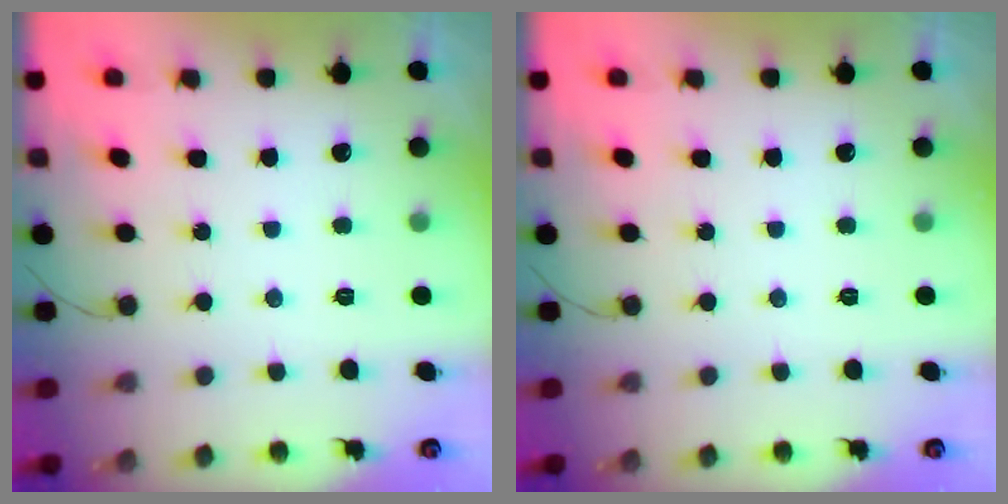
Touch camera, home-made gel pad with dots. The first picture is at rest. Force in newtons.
{"total": 0.0}